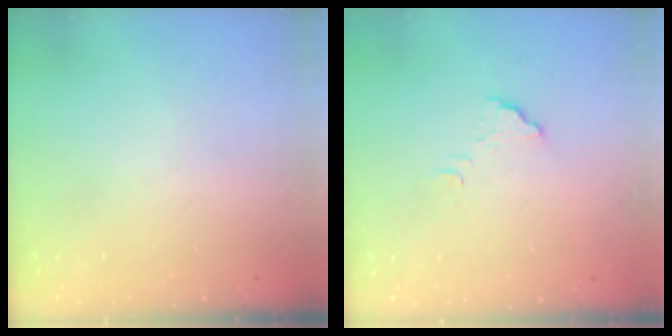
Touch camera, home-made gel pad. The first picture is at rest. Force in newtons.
{"total": 4.7, "press": 4.7, "slide": 0.2}